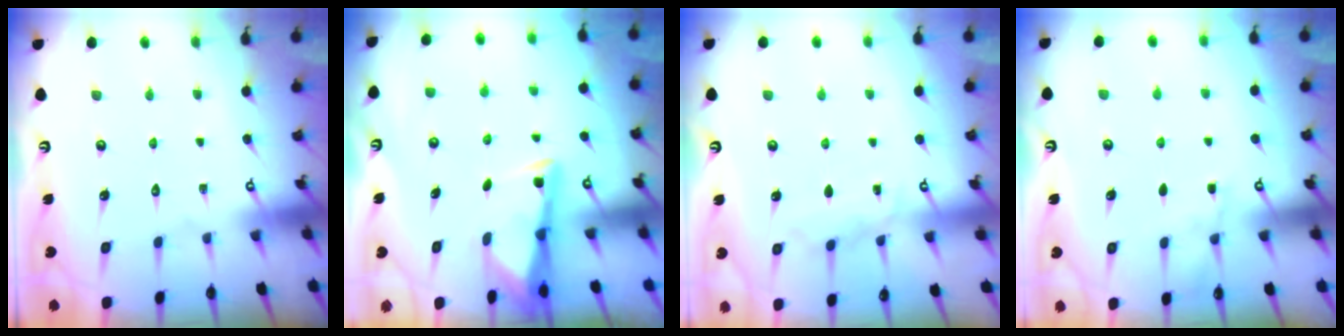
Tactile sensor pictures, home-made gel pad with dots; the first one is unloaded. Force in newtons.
{"total": 3.0, "press": 3.0, "slide": 0.3}
{"total": 5.2, "press": 5.2, "slide": 0.2}
{"total": 3.9, "press": 3.8, "slide": 0.7}